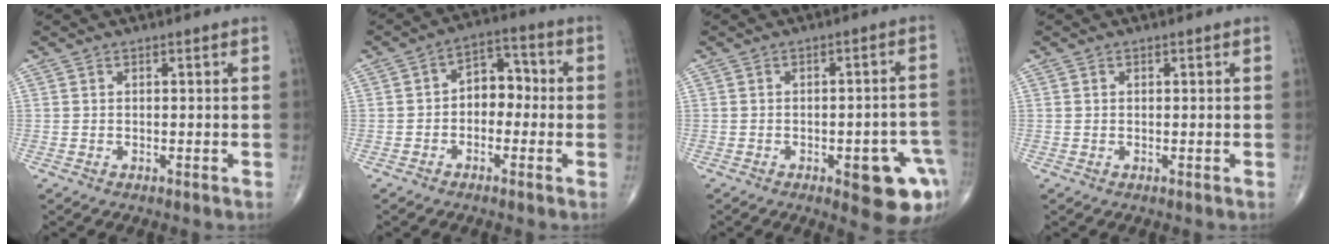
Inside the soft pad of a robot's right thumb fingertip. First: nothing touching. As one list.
[{"total": 6.7, "force": [-0.9, 4.8, 4.6], "torque": [-0.039, 0.032, -0.031]}, {"total": 11.7, "force": [-4.9, 4.2, 9.8], "torque": [-0.088, 0.025, -0.050]}, {"total": 0.0}]